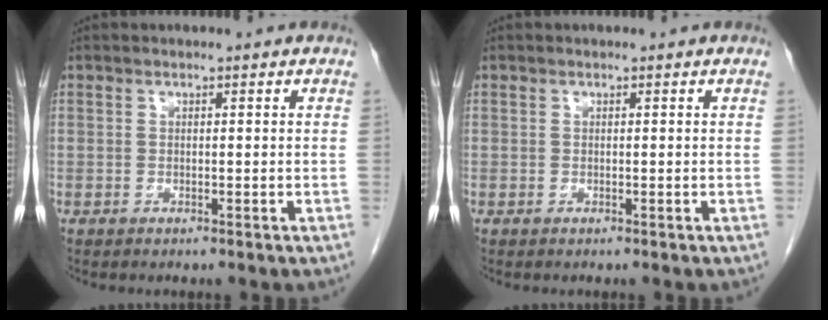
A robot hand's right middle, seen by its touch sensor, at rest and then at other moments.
{"total": 0.0}